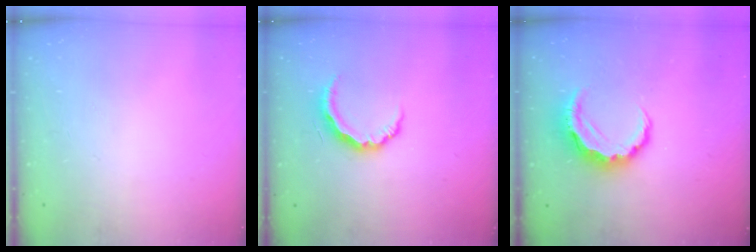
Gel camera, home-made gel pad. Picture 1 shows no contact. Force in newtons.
{"total": 8.0, "press": 8.0, "slide": 0.9}
{"total": 8.2, "press": 8.1, "slide": 1.4}